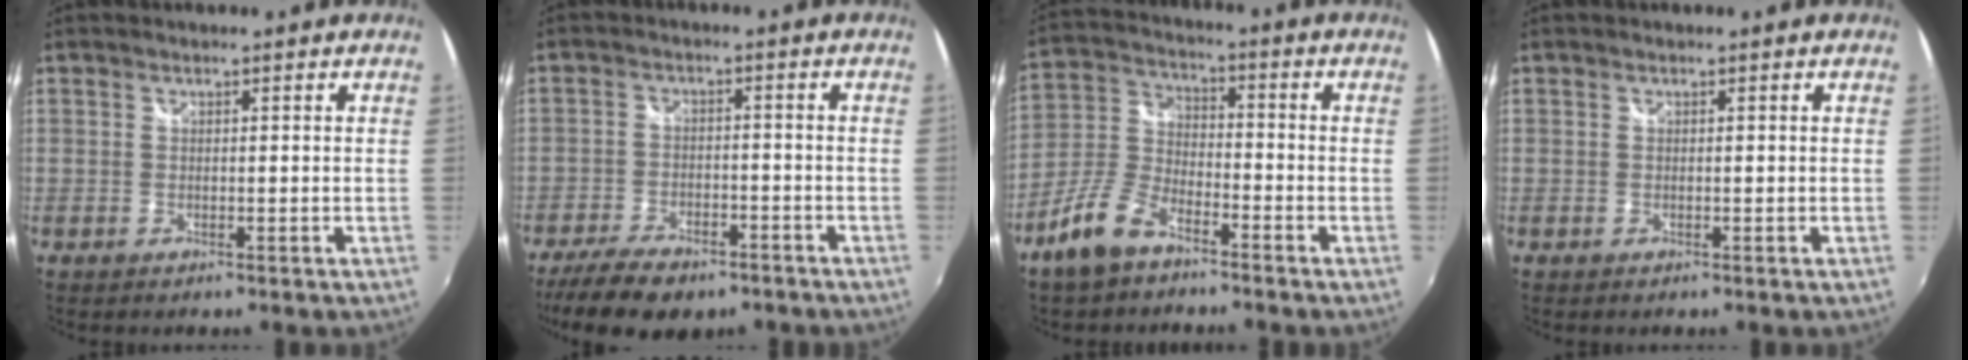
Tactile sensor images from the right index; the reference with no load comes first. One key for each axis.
{"total": 12.8, "fx": -9.6, "fy": 5.6, "fz": 6.5, "tx": -0.160, "ty": -0.024, "tz": -0.156}
{"total": 9.5, "fx": -6.6, "fy": 3.9, "fz": 5.5, "tx": -0.130, "ty": 0.004, "tz": -0.133}
{"total": 0.0}